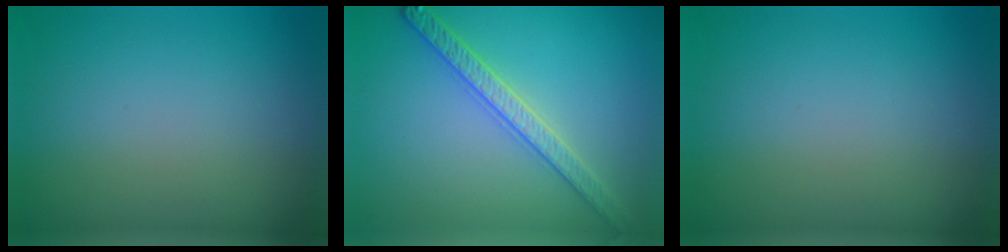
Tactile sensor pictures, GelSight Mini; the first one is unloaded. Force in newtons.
{"total": 3.3, "press": 3.3, "slide": 0.3}
{"total": 0.0}